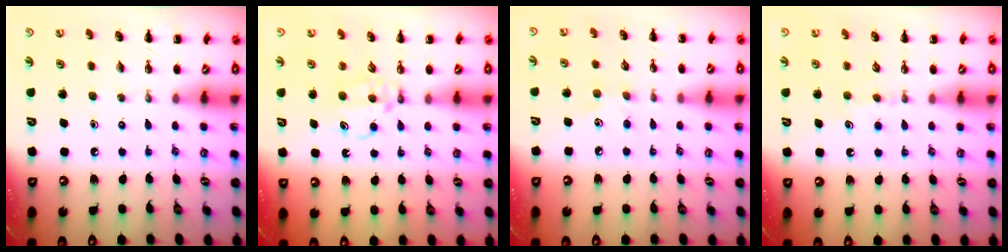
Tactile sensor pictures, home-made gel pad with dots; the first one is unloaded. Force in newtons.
{"total": 5.5, "press": 5.3, "slide": 1.7}
{"total": 4.2, "press": 4.0, "slide": 1.2}
{"total": 5.1, "press": 4.8, "slide": 1.5}